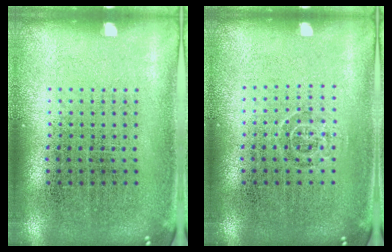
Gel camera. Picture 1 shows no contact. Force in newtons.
{"total": 0.7, "press": 0.6, "slide": 0.5}